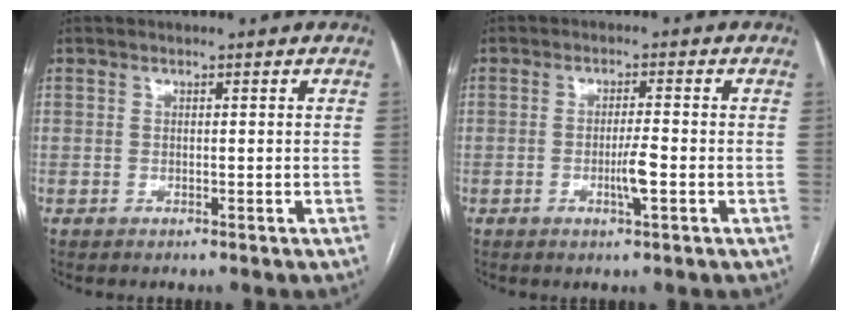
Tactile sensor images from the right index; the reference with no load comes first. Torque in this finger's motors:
{"motor_torque": [0.71, 0.24, 0.44, 0.09]}